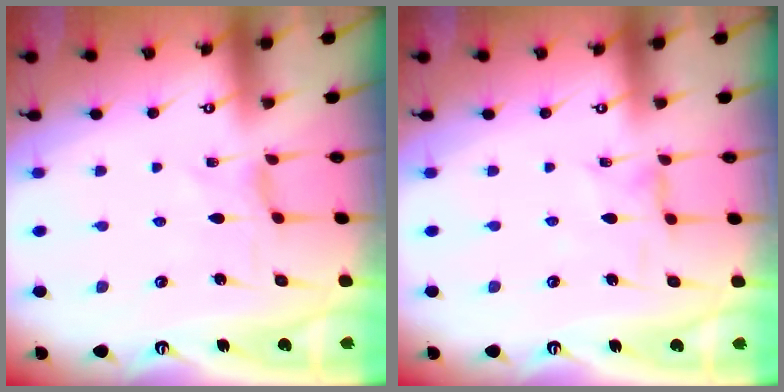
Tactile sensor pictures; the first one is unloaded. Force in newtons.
{"total": 1.7, "press": 1.7, "slide": 0.0}